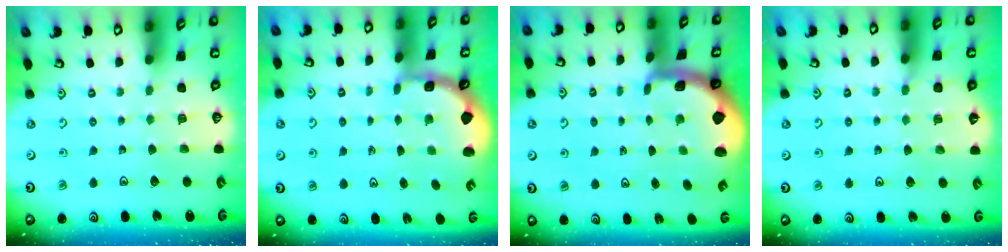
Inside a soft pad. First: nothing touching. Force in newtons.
{"total": 1.2, "press": 1.1, "slide": 0.4}
{"total": 1.8, "press": 1.7, "slide": 0.4}
{"total": 3.7, "press": 3.7, "slide": 0.5}